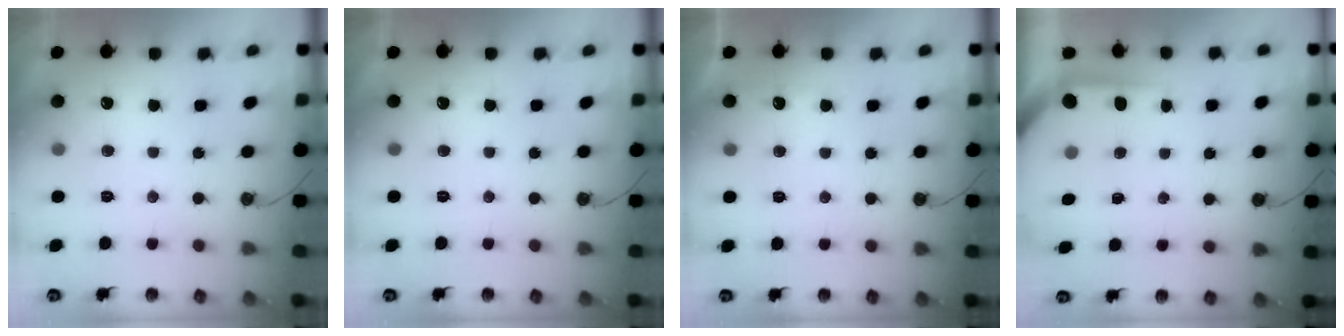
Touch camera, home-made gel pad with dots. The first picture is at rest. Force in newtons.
{"total": 0.0}
{"total": 2.2, "press": 2.2, "slide": 0.3}
{"total": 3.7, "press": 3.7, "slide": 0.4}